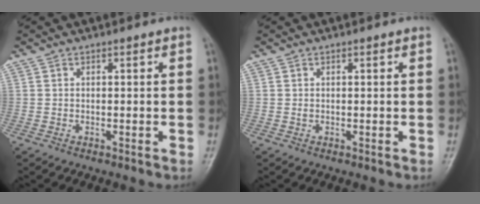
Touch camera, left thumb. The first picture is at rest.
{"total": 0.7, "force": [0.2, 0.4, 0.6], "torque": [-0.008, 0.005, 0.006]}